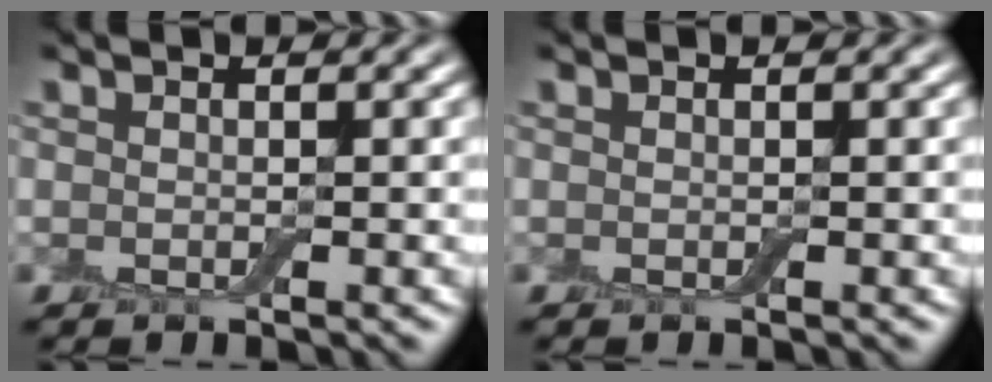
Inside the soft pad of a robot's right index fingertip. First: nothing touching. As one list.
[{"total": 0.0}]